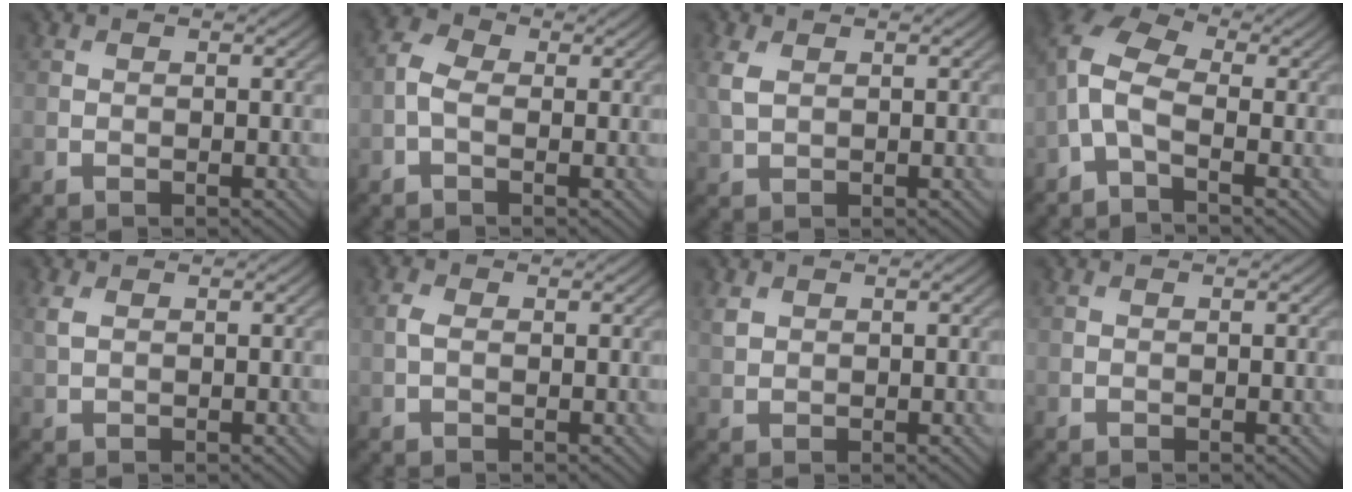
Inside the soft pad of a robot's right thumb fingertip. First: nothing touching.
{"total": 3.2, "force": [-0.7, 1.8, 2.5], "torque": [-0.062, 0.007, -0.024]}
{"total": 3.2, "force": [0.9, 1.9, 2.3], "torque": [-0.077, 0.004, 0.020]}
{"total": 6.2, "force": [-1.5, 3.0, 5.3], "torque": [-0.126, 0.014, -0.049]}
{"total": 1.7, "force": [0.7, 1.0, 1.3], "torque": [-0.040, 0.003, 0.016]}
{"total": 1.3, "force": [0.1, 0.8, 1.0], "torque": [-0.029, 0.004, -0.004]}
{"total": 1.4, "force": [0.9, 0.9, 0.7], "torque": [-0.019, 0.000, 0.021]}
{"total": 0.0}